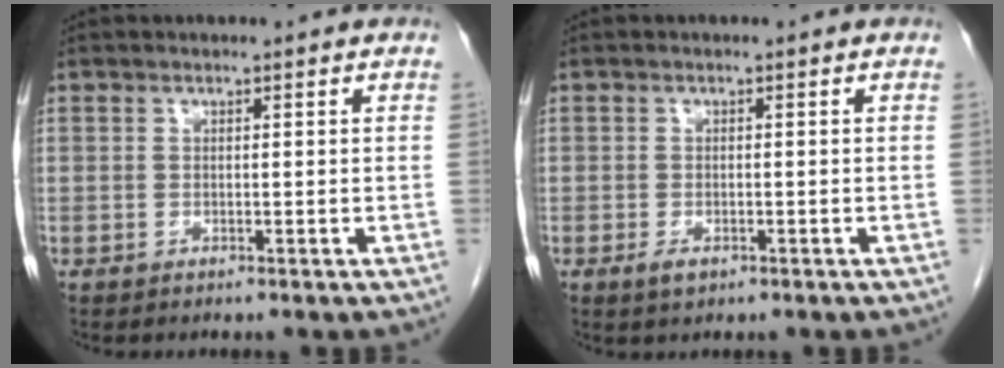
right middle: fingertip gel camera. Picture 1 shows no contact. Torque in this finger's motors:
{"motor_torque": [0.47, -0.16, 0.12, 0.03]}